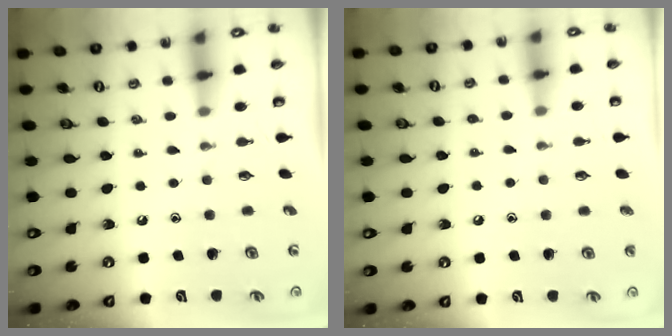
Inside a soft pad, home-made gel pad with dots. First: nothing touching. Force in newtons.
{"total": 4.1, "press": 4.1, "slide": 0.4}